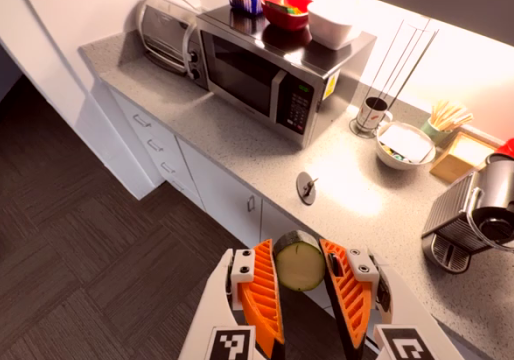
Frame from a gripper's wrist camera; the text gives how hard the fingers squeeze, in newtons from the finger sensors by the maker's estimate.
{"total": 9.2, "left": 9.0, "right": 9.3}